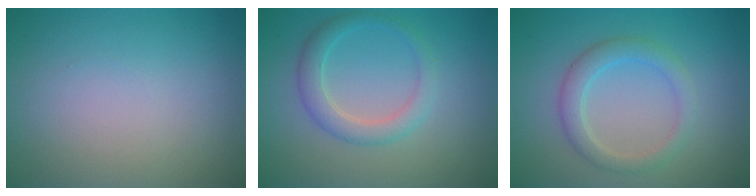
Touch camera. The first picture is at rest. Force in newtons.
{"total": 2.7, "press": 2.7, "slide": 0.1}
{"total": 2.8, "press": 2.8, "slide": 0.1}